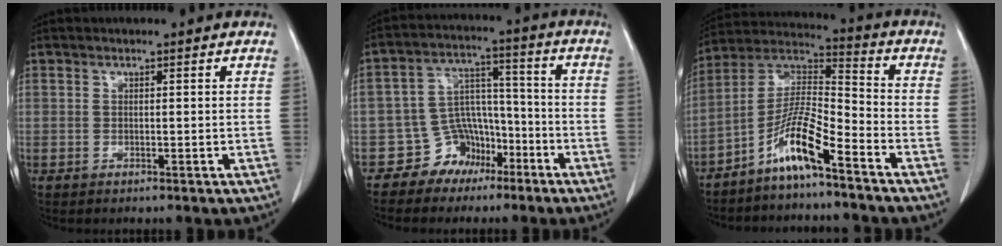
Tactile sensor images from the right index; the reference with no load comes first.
{"total": 8.4, "force": [-5.1, 6.4, 2.0], "torque": [-0.033, 0.036, -0.076]}
{"total": 9.8, "force": [-6.4, 0.8, 7.4], "torque": [-0.152, 0.011, -0.125]}